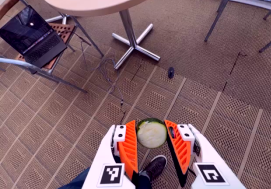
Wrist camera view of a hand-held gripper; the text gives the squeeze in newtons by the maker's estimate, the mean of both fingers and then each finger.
{"total": 9.7, "left": 9.2, "right": 10.2}